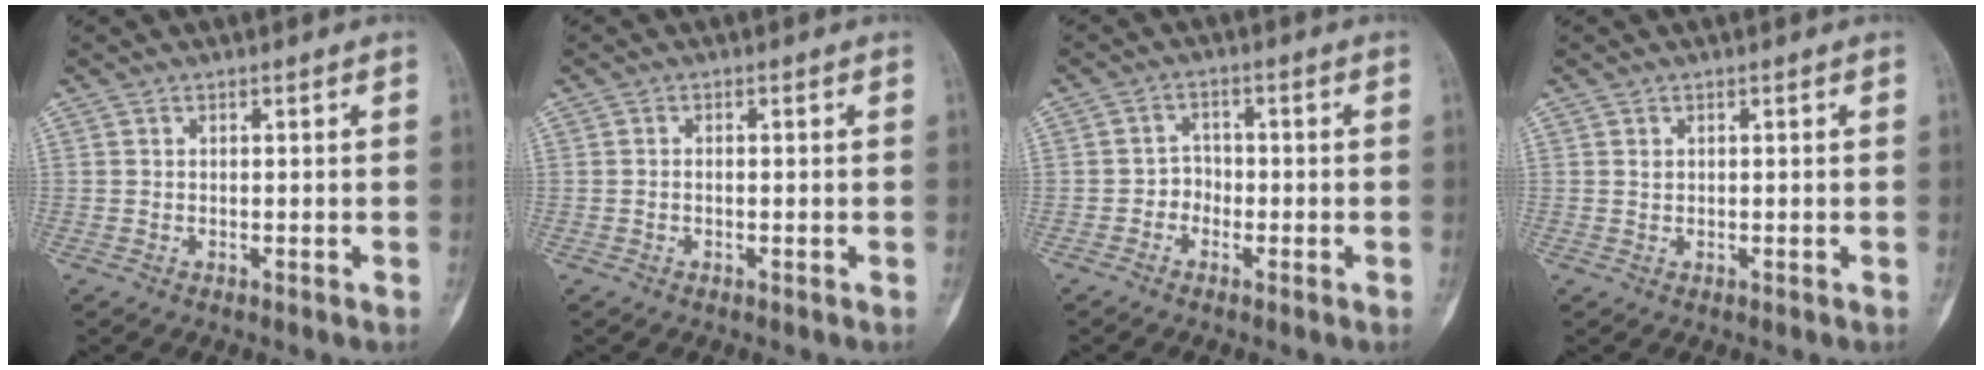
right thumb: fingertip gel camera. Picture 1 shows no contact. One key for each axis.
{"total": 0.6, "fx": -0.2, "fy": 0.4, "fz": 0.5, "tx": -0.011, "ty": 0.001, "tz": -0.005}
{"total": 2.7, "fx": -1.2, "fy": 2.3, "fz": 0.8, "tx": 0.013, "ty": 0.014, "tz": -0.032}
{"total": 0.7, "fx": 0.3, "fy": 0.5, "fz": 0.4, "tx": -0.003, "ty": 0.001, "tz": 0.007}